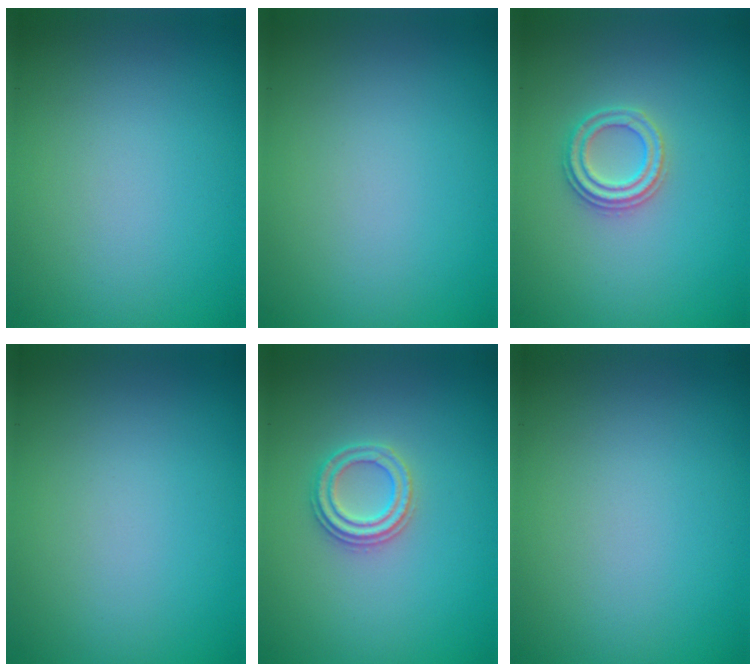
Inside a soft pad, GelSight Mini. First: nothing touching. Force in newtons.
{"total": 0.0}
{"total": 2.3, "press": 2.3, "slide": 0.3}
{"total": 0.0}
{"total": 2.3, "press": 2.3, "slide": 0.3}
{"total": 0.0}